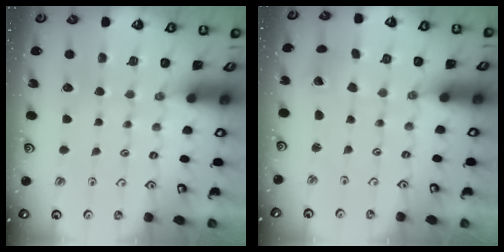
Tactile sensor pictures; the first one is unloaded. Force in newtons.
{"total": 2.3, "press": 2.3, "slide": 0.2}